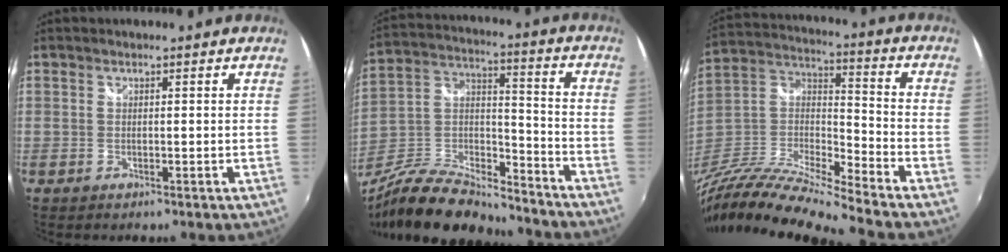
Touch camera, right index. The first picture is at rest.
{"total": 21.0, "force": [-16.3, 7.0, 11.2], "torque": [-0.227, 0.002, -0.282]}
{"total": 20.4, "force": [-16.5, 2.3, 11.8], "torque": [-0.234, -0.020, -0.321]}